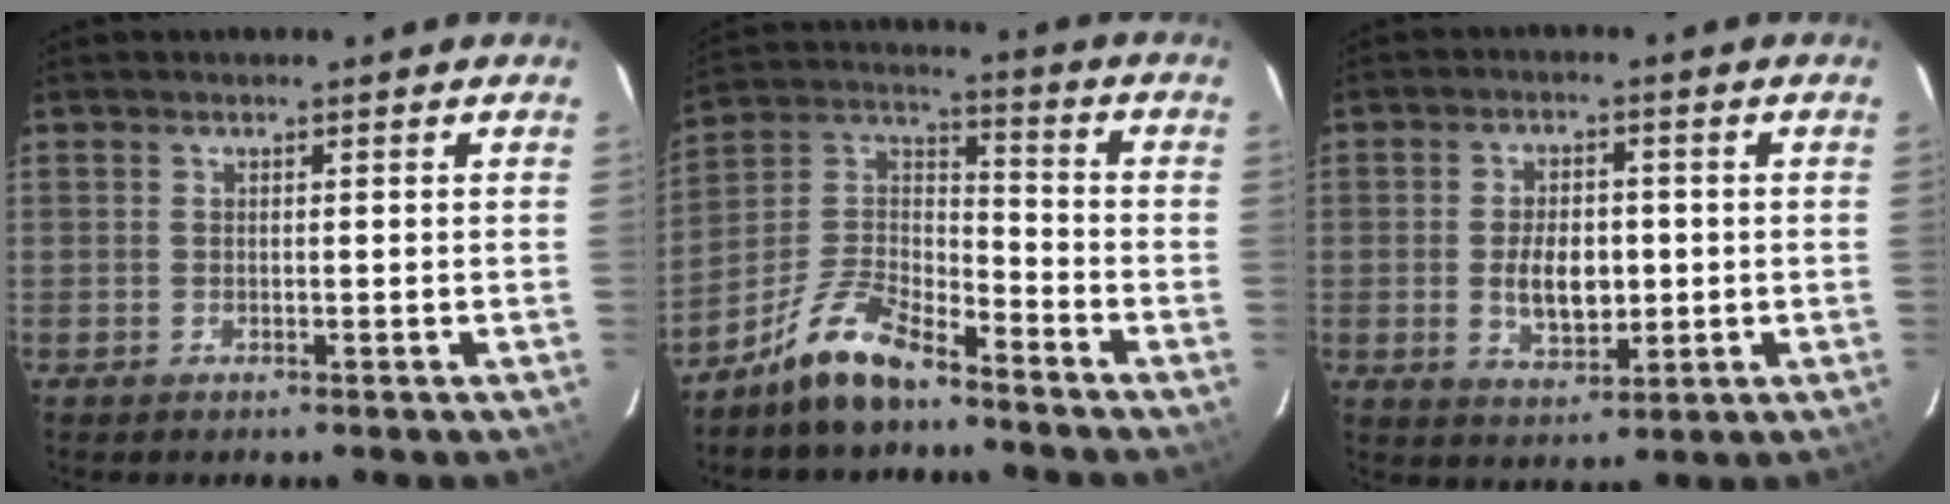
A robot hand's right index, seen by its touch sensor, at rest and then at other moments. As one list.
[{"total": 11.7, "force": [-8.7, 3.9, 6.8], "torque": [-0.153, 0.030, -0.168]}, {"total": 7.8, "force": [-0.7, 4.6, 6.3], "torque": [-0.115, -0.001, -0.004]}]